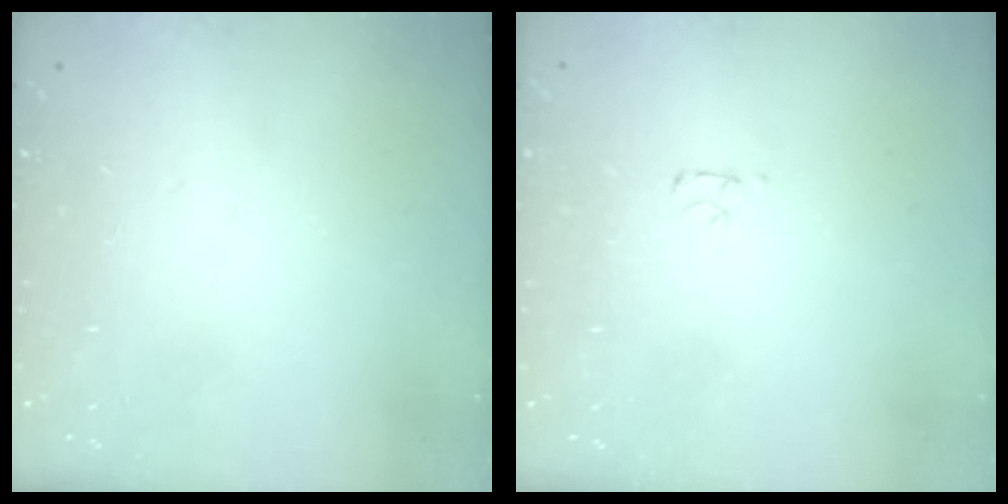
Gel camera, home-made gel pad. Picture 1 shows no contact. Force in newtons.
{"total": 3.1, "press": 3.1, "slide": 0.4}